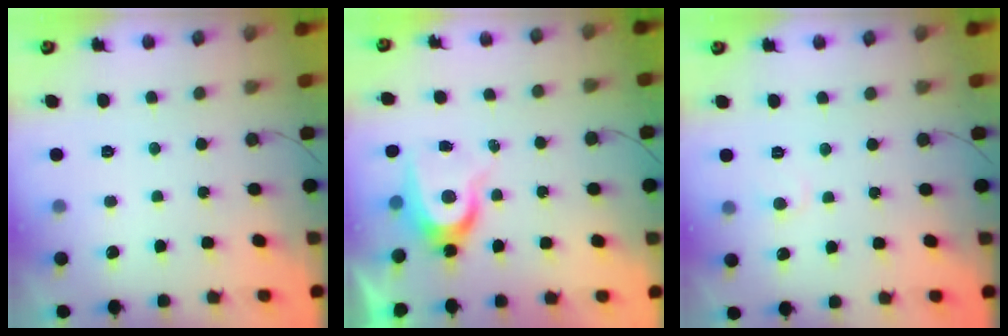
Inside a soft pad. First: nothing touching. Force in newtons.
{"total": 8.2, "press": 8.2, "slide": 0.3}
{"total": 4.3, "press": 4.2, "slide": 0.4}